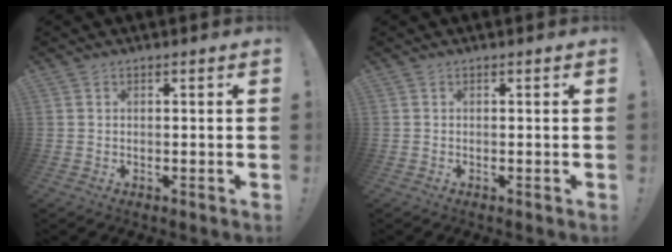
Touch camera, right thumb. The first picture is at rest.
{"total": 0.0}